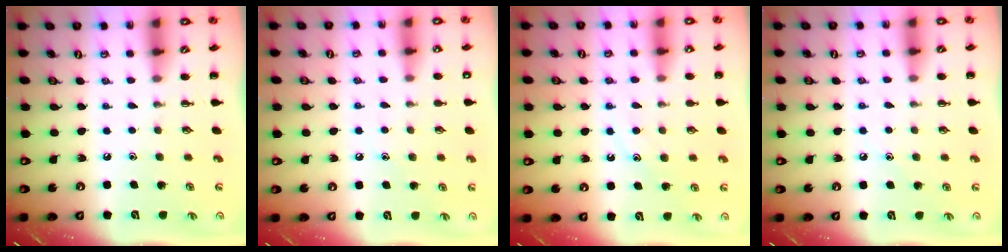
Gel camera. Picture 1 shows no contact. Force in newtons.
{"total": 6.4, "press": 6.2, "slide": 1.6}
{"total": 11.2, "press": 11.2, "slide": 1.0}
{"total": 7.0, "press": 6.6, "slide": 2.2}